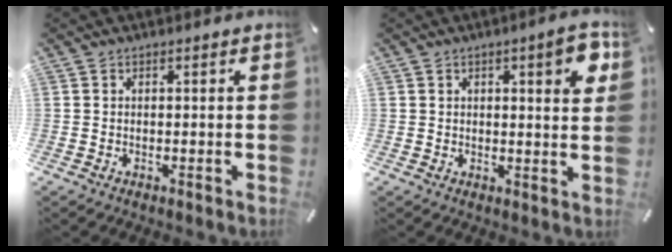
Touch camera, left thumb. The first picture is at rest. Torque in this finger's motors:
{"motor_torque": [0.08, 0.00, -0.06, -0.13, 0.02]}